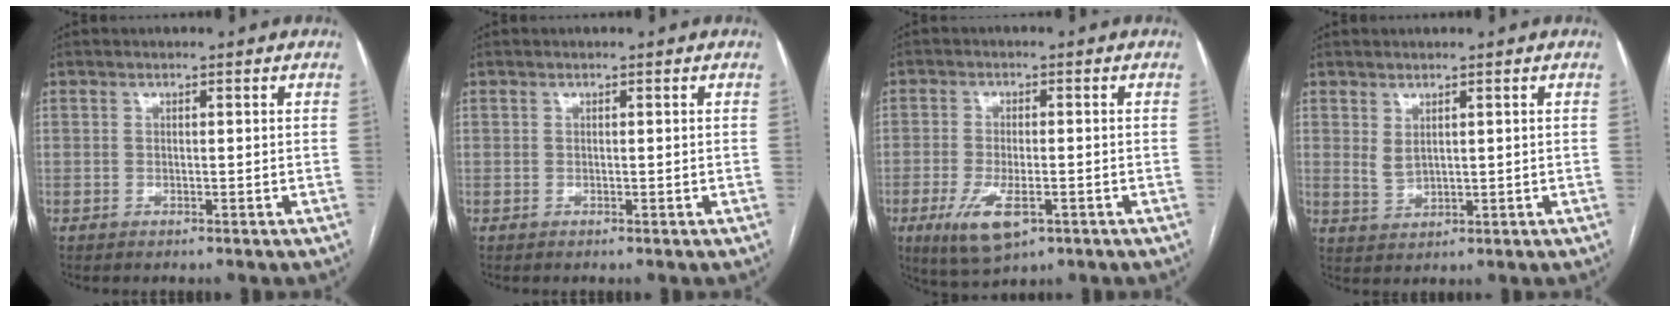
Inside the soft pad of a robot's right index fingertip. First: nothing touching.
{"total": 0.0}
{"total": 7.6, "force": [-3.3, 2.6, 6.3], "torque": [-0.123, -0.016, -0.050]}
{"total": 2.5, "force": [1.2, 1.2, 1.8], "torque": [-0.039, -0.003, 0.032]}